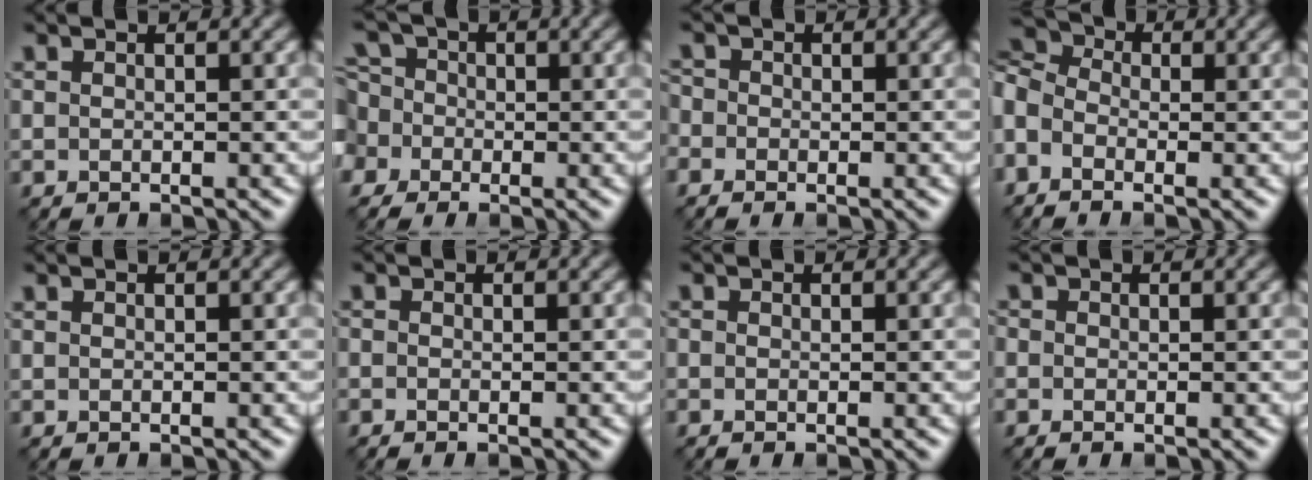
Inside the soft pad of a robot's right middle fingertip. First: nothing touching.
{"total": 6.7, "force": [-0.2, 5.8, 3.4], "torque": [-0.066, 0.029, -0.051]}
{"total": 2.2, "force": [-1.0, 1.8, 0.9], "torque": [-0.002, 0.005, -0.020]}
{"total": 6.3, "force": [-1.9, 4.4, 4.0], "torque": [-0.112, 0.007, -0.036]}
{"total": 0.0}
{"total": 0.6, "force": [-0.6, -0.1, 0.1], "torque": [0.002, -0.001, -0.013]}
{"total": 1.1, "force": [0.0, -0.6, -0.9], "torque": [0.019, 0.003, 0.000]}
{"total": 0.8, "force": [-0.5, 0.6, 0.1], "torque": [0.010, -0.004, -0.010]}